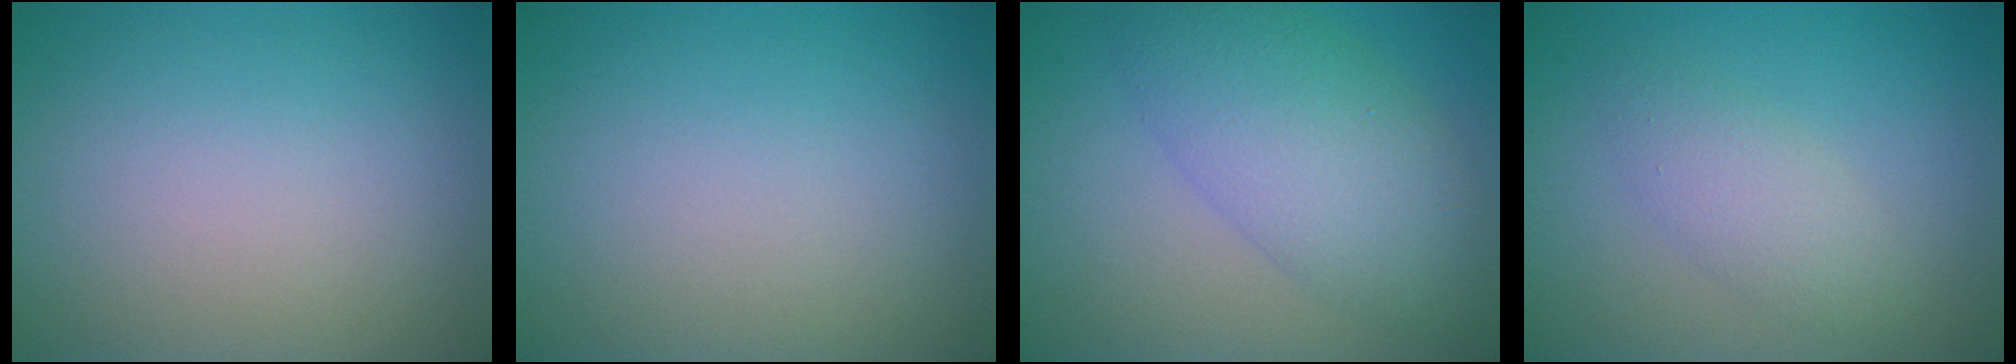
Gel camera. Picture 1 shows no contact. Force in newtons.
{"total": 0.0}
{"total": 6.8, "press": 6.8, "slide": 0.1}
{"total": 2.7, "press": 2.7, "slide": 0.2}